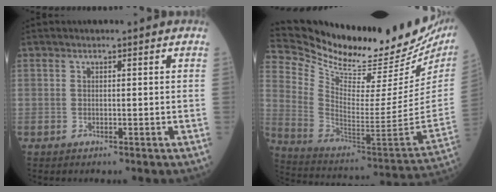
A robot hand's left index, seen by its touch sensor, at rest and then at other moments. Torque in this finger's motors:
{"motor_torque": [0.79, -1.35, -0.05, -0.03]}